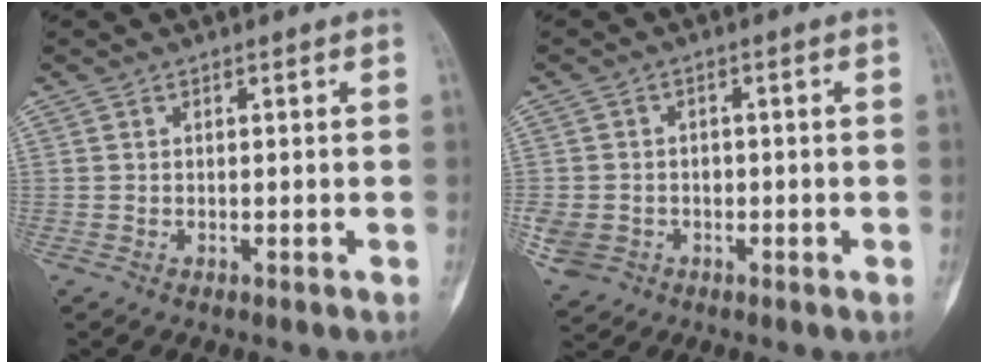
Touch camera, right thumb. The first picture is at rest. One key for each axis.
{"total": 6.7, "fx": -2.1, "fy": 5.8, "fz": 2.6, "tx": -0.058, "ty": 0.013, "tz": -0.026}